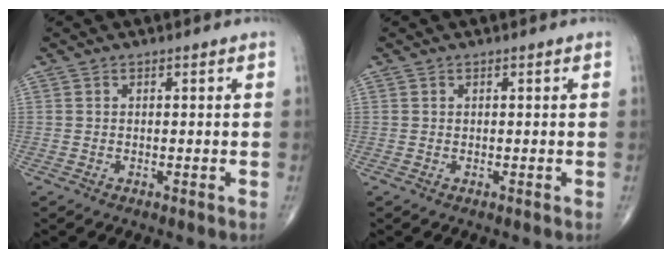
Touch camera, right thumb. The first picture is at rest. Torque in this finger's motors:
{"motor_torque": [-0.04, -0.18, 0.12, 0.05, -0.03]}